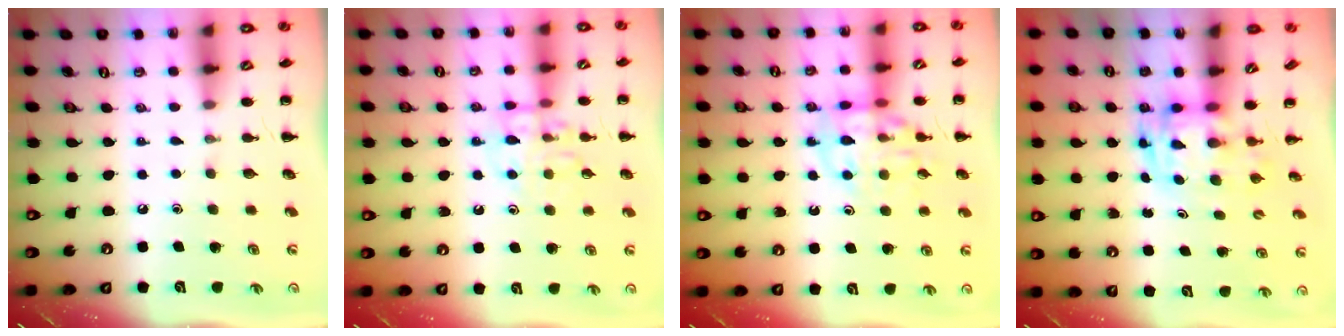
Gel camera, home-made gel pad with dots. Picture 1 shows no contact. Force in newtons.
{"total": 11.5, "press": 11.4, "slide": 0.9}
{"total": 12.7, "press": 12.6, "slide": 1.6}
{"total": 2.9, "press": 2.9, "slide": 0.6}